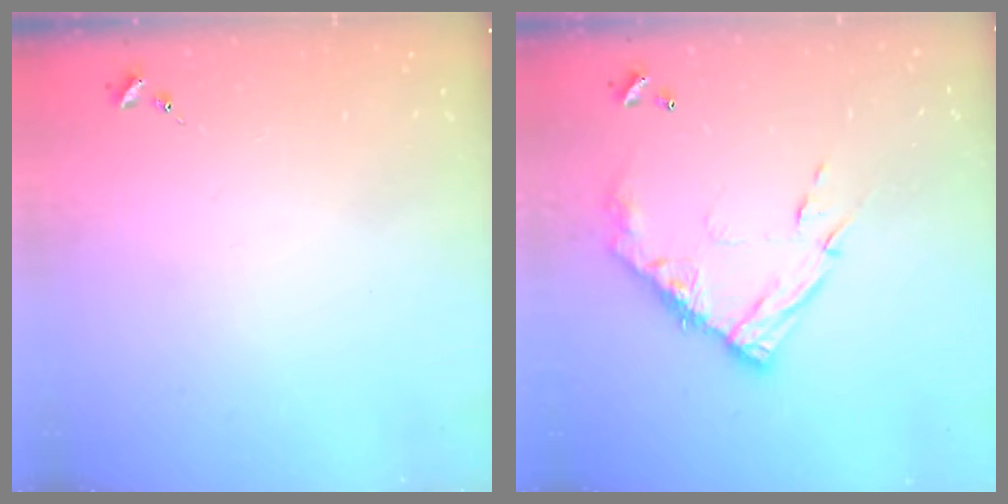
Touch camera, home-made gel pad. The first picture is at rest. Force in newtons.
{"total": 14.5, "press": 14.4, "slide": 1.3}